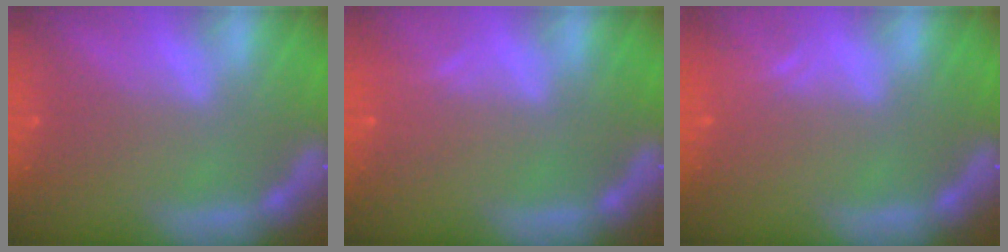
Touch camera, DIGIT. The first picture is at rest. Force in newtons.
{"total": 0.9}
{"total": 1.5}